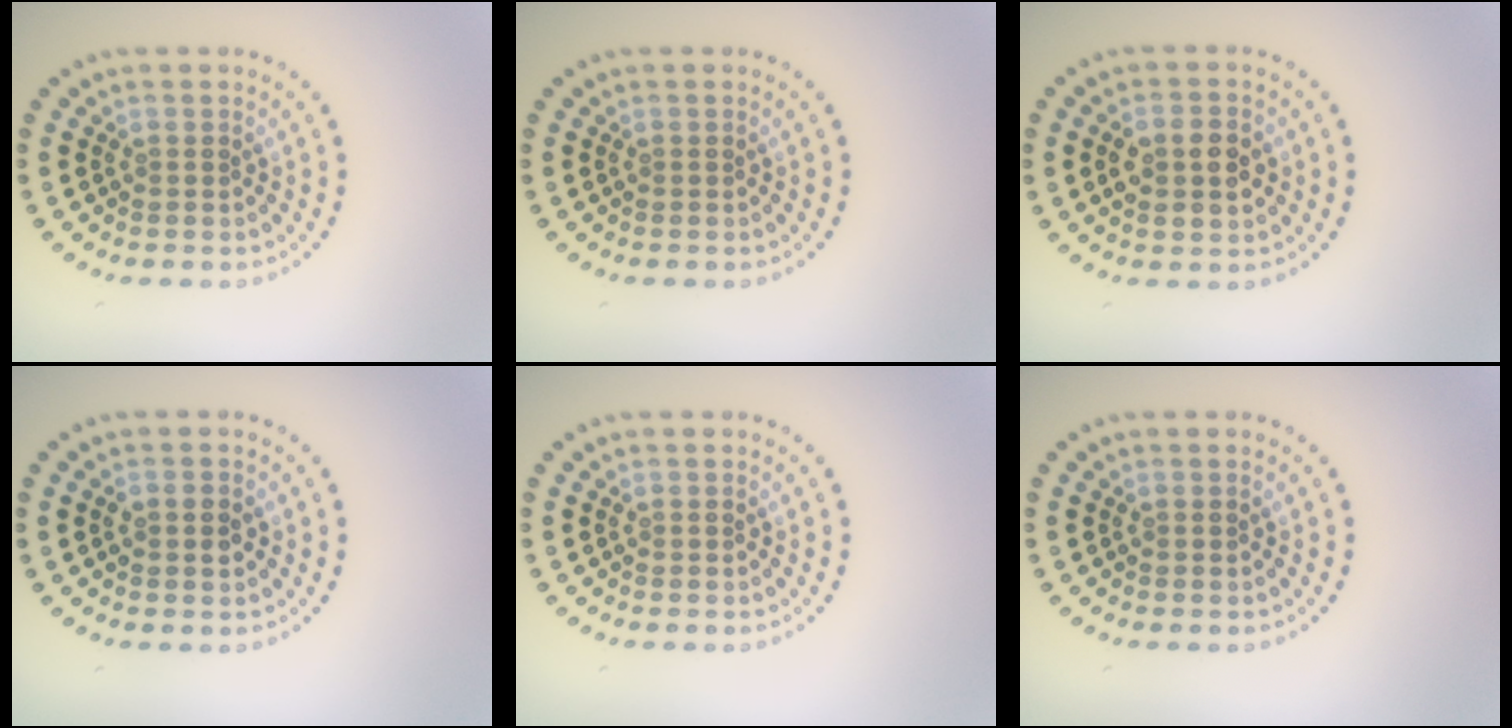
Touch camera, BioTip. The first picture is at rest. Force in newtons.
{"total": 0.0}
{"total": 3.8, "press": 3.8, "slide": 0.2}
{"total": 1.4, "press": 1.4, "slide": 0.1}
{"total": 0.0}
{"total": 0.0}